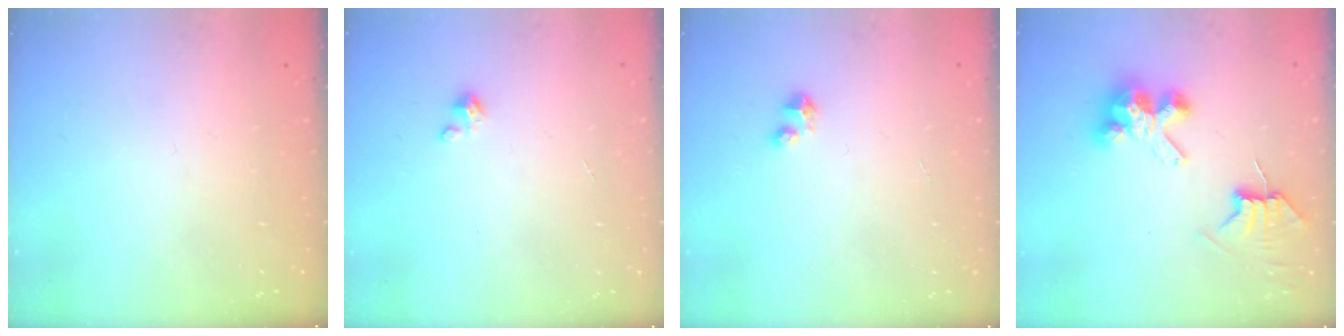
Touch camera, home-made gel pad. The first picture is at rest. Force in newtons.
{"total": 1.4, "press": 1.4, "slide": 0.3}
{"total": 2.8, "press": 2.8, "slide": 0.1}
{"total": 7.6, "press": 7.6, "slide": 0.8}